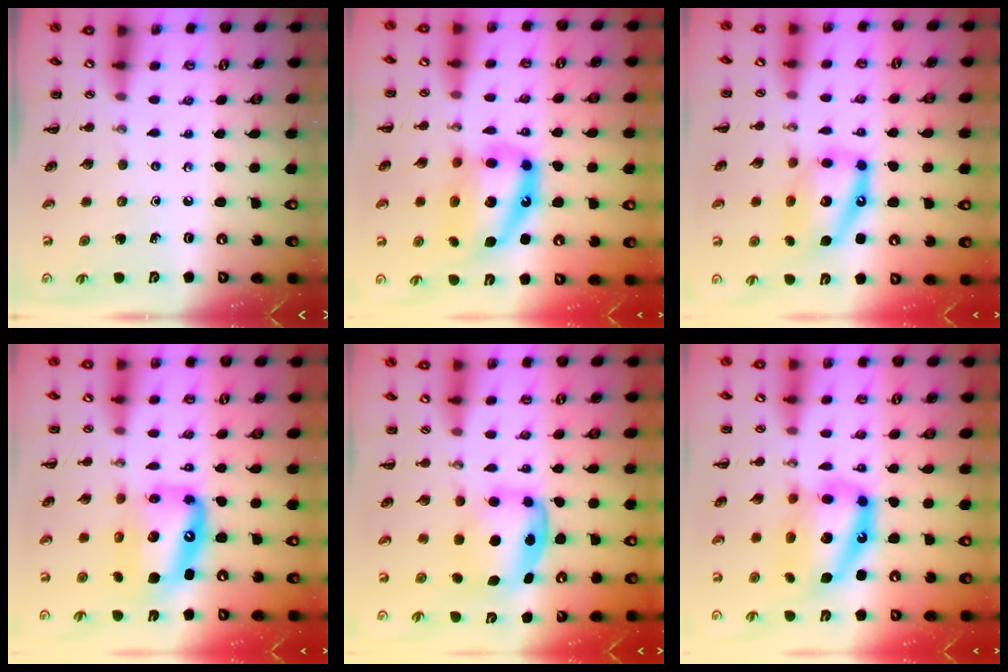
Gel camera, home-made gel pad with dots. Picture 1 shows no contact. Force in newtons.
{"total": 15.3, "press": 14.8, "slide": 3.9}
{"total": 13.0, "press": 12.5, "slide": 3.5}
{"total": 13.5, "press": 13.0, "slide": 3.8}
{"total": 6.1, "press": 6.0, "slide": 0.8}
{"total": 15.3, "press": 14.8, "slide": 3.9}